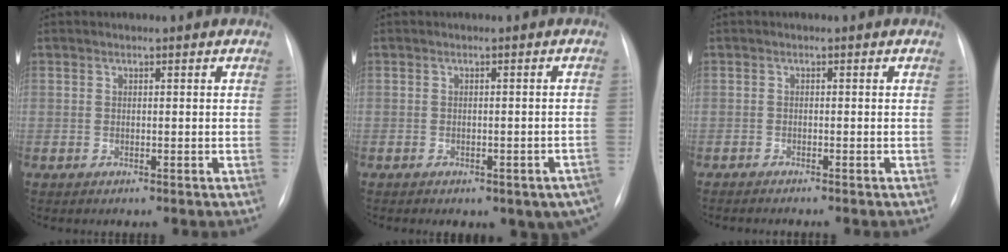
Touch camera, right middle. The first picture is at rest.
{"total": 9.8, "force": [-6.6, 4.3, 5.8], "torque": [-0.065, 0.007, -0.075]}
{"total": 2.9, "force": [-2.5, 0.0, 1.4], "torque": [-0.023, -0.007, -0.031]}